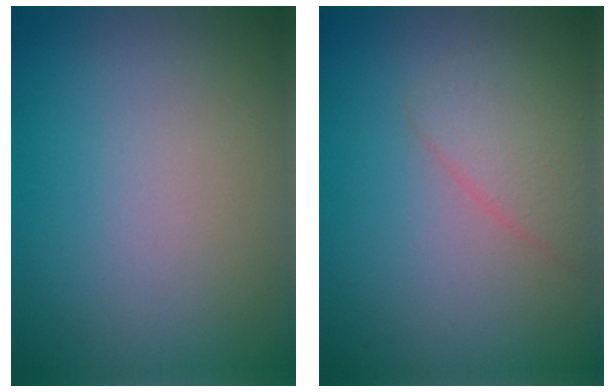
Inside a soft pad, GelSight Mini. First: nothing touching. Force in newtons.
{"total": 2.3, "press": 2.3, "slide": 0.0}